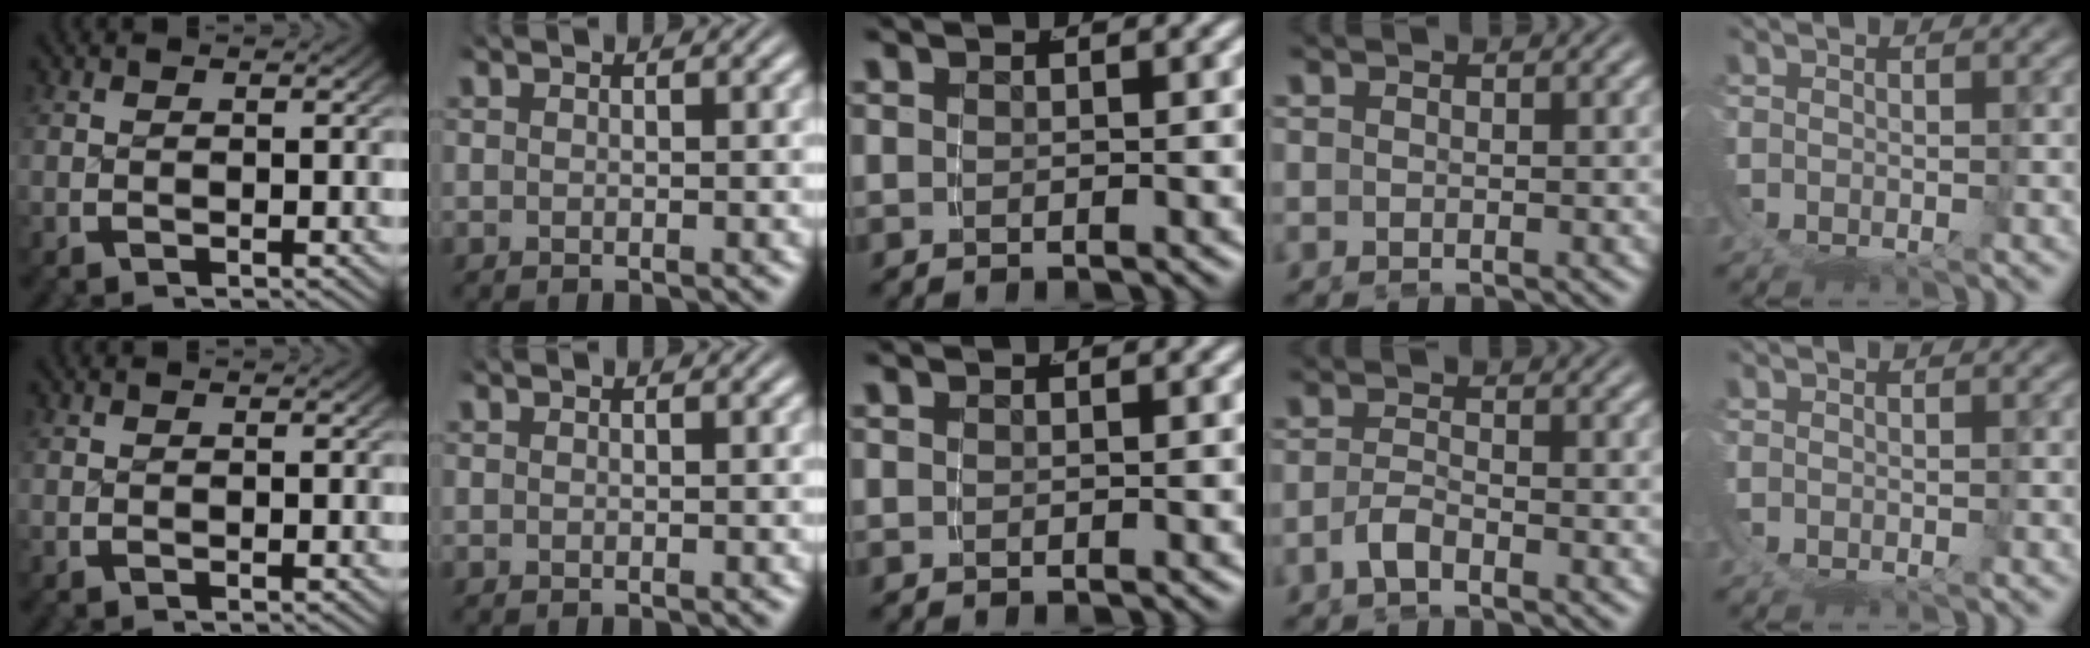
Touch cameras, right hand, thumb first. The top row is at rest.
{"ring": {"total": 1.9, "force": [-1.6, 0.1, 1.0], "torque": [-0.017, -0.004, -0.026]}}